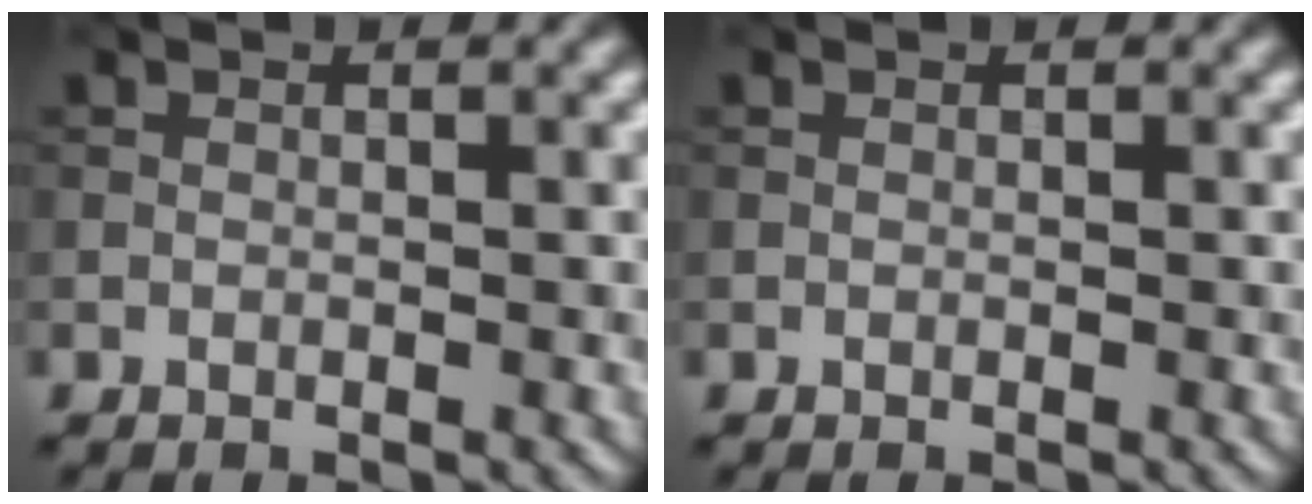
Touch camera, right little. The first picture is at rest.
{"total": 0.0}